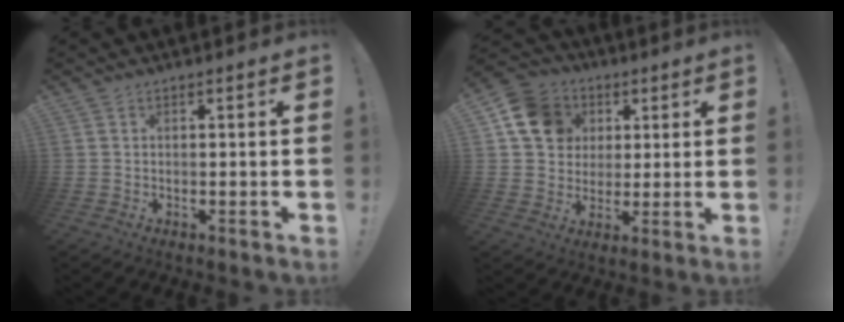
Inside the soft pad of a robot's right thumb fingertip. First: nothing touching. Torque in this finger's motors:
{"motor_torque": [-0.19, 0.60, -0.12, 0.23, 0.05]}